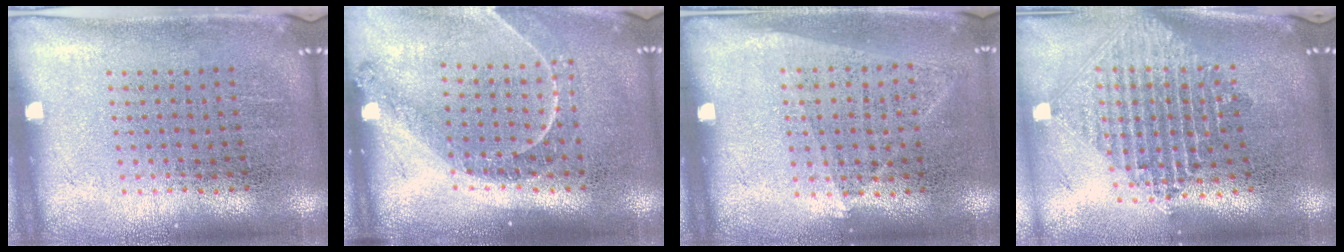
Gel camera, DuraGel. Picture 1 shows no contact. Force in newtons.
{"total": 1.3, "press": 1.3, "slide": 0.2}
{"total": 1.0, "press": 0.9, "slide": 0.4}
{"total": 2.4, "press": 1.9, "slide": 1.5}